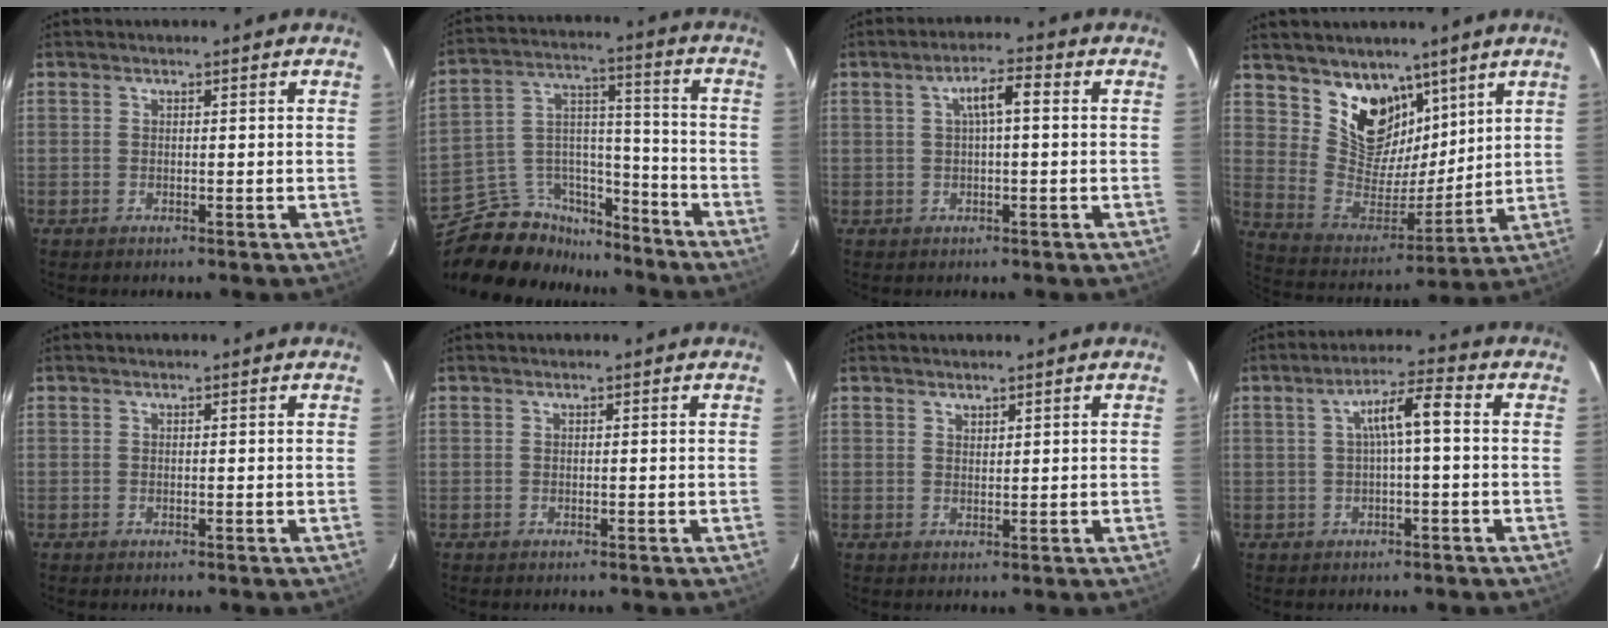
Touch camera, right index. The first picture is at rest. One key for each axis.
{"total": 16.0, "fx": -13.1, "fy": 8.3, "fz": 4.1, "tx": -0.091, "ty": 0.065, "tz": -0.209}
{"total": 4.5, "fx": 0.7, "fy": 0.9, "fz": 4.3, "tx": -0.079, "ty": 0.013, "tz": 0.014}
{"total": 14.2, "fx": 9.1, "fy": 9.2, "fz": 5.7, "tx": -0.116, "ty": -0.003, "tz": 0.182}
{"total": 0.0}
{"total": 0.0}
{"total": 1.1, "fx": 1.1, "fy": 0.4, "fz": 0.2, "tx": -0.003, "ty": 0.001, "tz": 0.020}
{"total": 5.9, "fx": 0.2, "fy": 0.8, "fz": 5.8, "tx": -0.104, "ty": 0.018, "tz": 0.010}